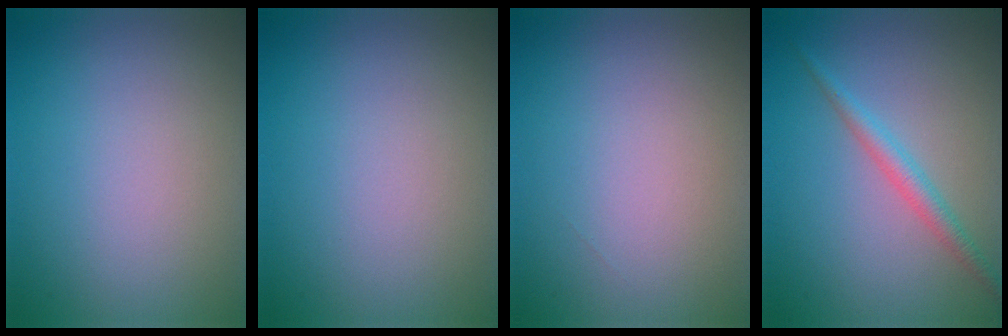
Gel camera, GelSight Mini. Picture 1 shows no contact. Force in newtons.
{"total": 0.0}
{"total": 0.0}
{"total": 2.1, "press": 2.1, "slide": 0.1}